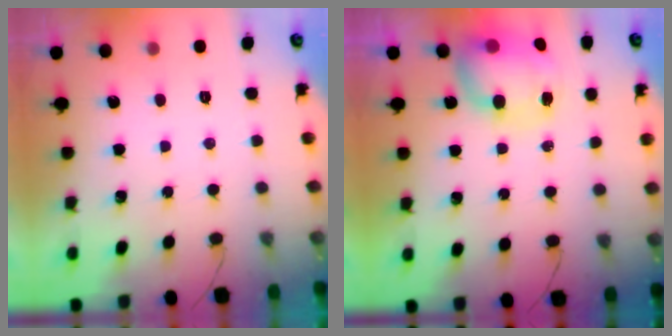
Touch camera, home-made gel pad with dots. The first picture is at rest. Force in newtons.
{"total": 9.7, "press": 9.3, "slide": 2.7}